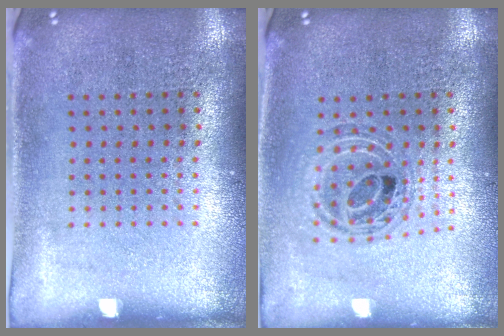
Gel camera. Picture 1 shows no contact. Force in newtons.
{"total": 0.9, "press": 0.8, "slide": 0.2}